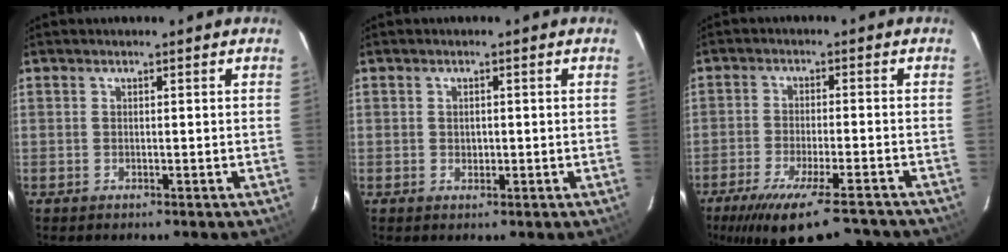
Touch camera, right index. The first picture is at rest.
{"total": 1.2, "force": [0.0, 1.1, 0.5], "torque": [-0.006, 0.001, 0.000]}
{"total": 16.5, "force": [-13.4, 3.1, 9.1], "torque": [-0.176, -0.042, -0.202]}